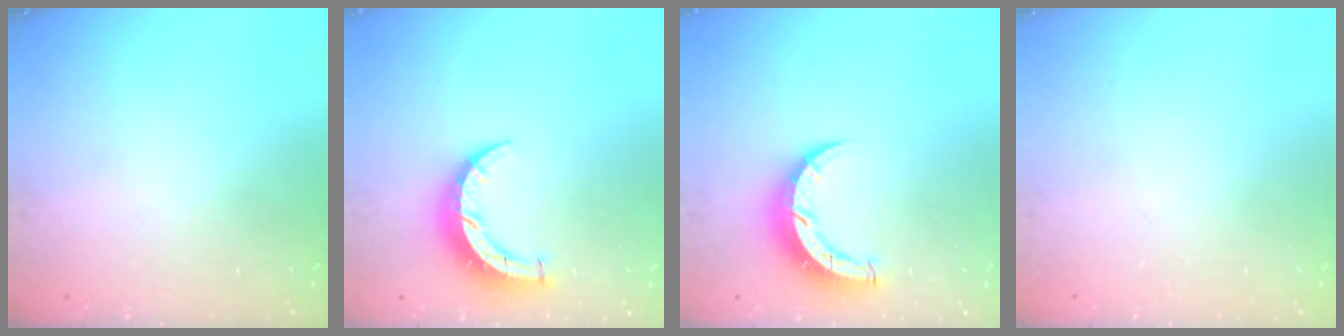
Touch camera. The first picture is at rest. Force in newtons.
{"total": 7.9, "press": 7.9, "slide": 0.2}
{"total": 7.5, "press": 7.5, "slide": 0.6}
{"total": 0.0}